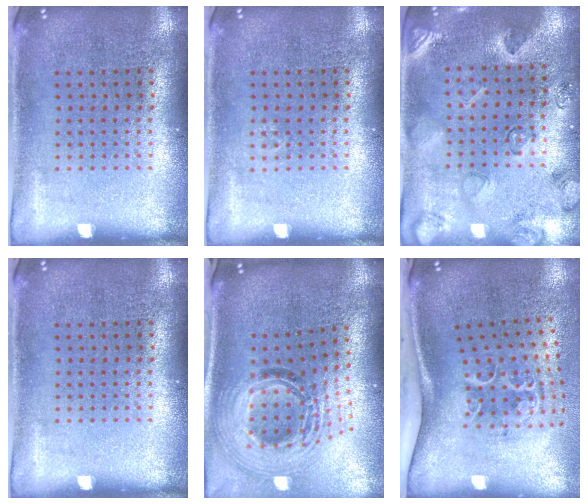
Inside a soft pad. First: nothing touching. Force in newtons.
{"total": 0.5, "press": 0.5, "slide": 0.2}
{"total": 2.3, "press": 1.9, "slide": 1.3}
{"total": 0.0}
{"total": 2.2, "press": 1.6, "slide": 1.4}
{"total": 2.2, "press": 1.4, "slide": 1.7}